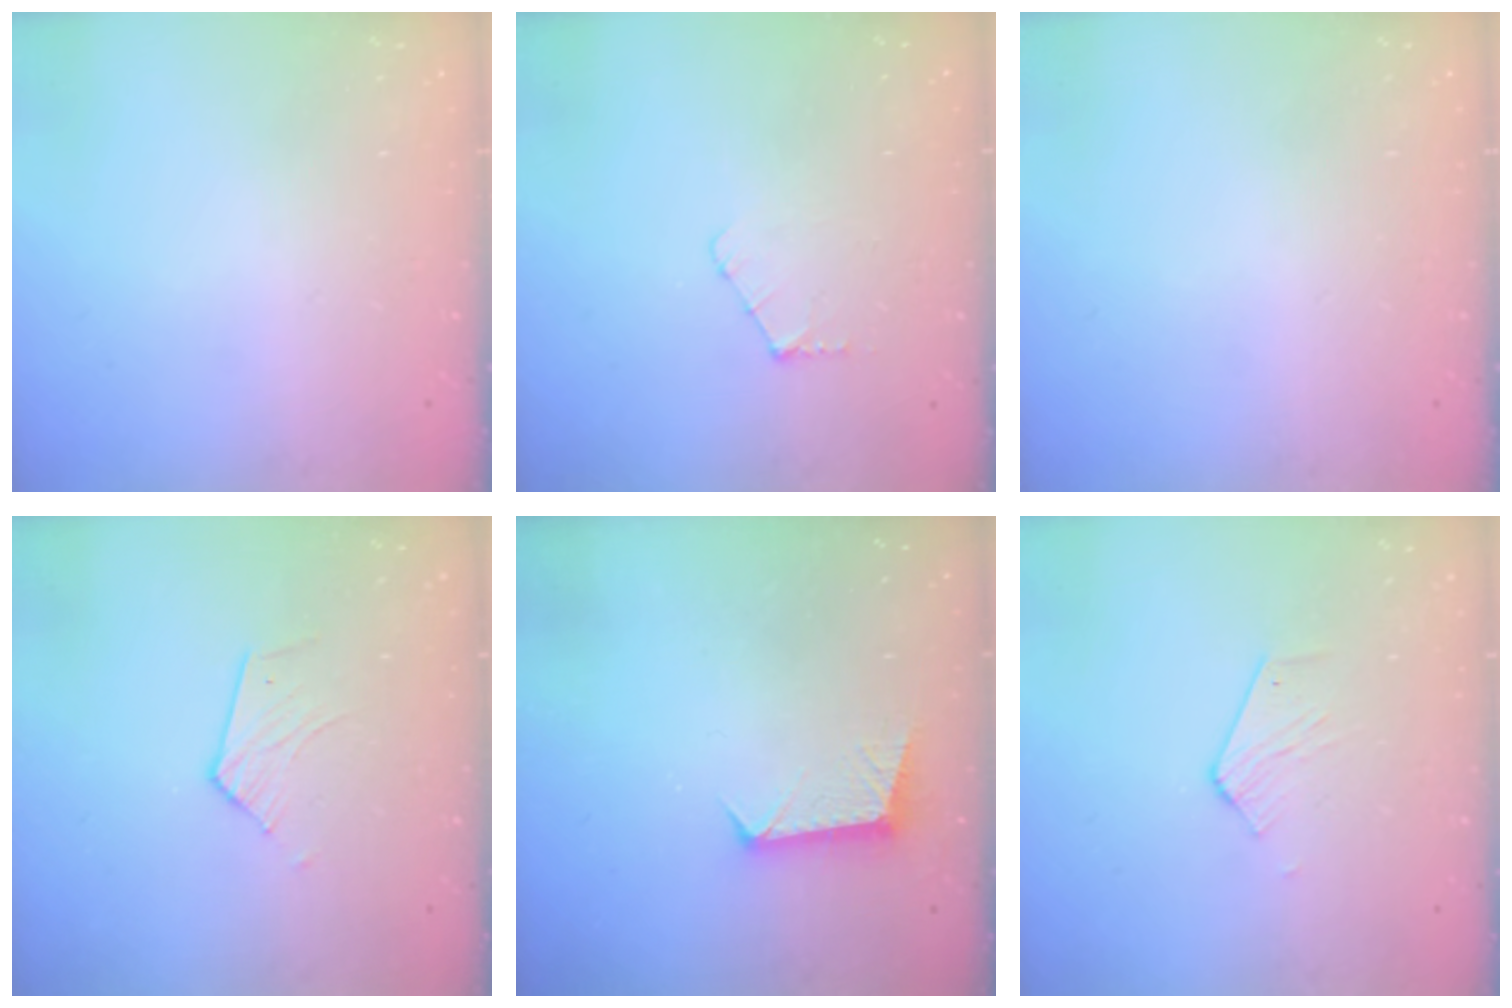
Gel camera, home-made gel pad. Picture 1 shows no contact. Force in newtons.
{"total": 4.2, "press": 4.2, "slide": 0.4}
{"total": 0.0}
{"total": 5.8, "press": 5.8, "slide": 0.5}
{"total": 7.1, "press": 7.1, "slide": 0.3}
{"total": 3.7, "press": 3.7, "slide": 0.2}